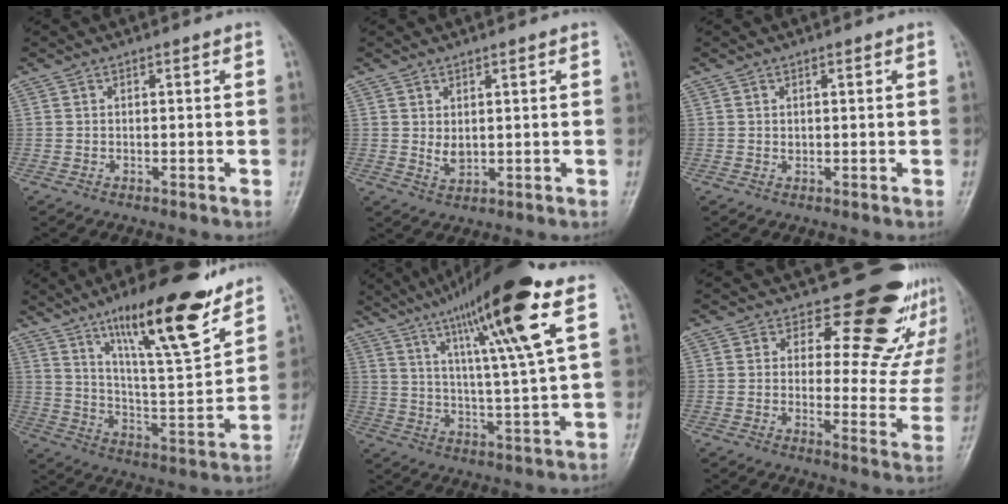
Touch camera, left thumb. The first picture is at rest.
{"total": 3.4, "force": [1.0, 1.9, 2.7], "torque": [-0.039, -0.015, 0.025]}
{"total": 1.3, "force": [0.7, 0.7, 1.0], "torque": [-0.011, -0.003, 0.013]}
{"total": 21.7, "force": [14.3, 5.0, 15.6], "torque": [-0.215, -0.072, 0.236]}
{"total": 19.5, "force": [10.2, 1.2, 16.6], "torque": [-0.269, -0.024, 0.167]}
{"total": 18.6, "force": [14.1, 8.9, 8.2], "torque": [-0.050, -0.106, 0.157]}